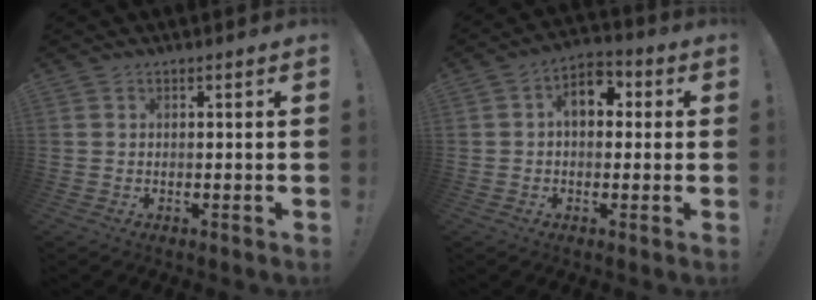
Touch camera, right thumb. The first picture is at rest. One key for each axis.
{"total": 9.0, "fx": 1.7, "fy": 6.0, "fz": 6.4, "tx": -0.092, "ty": 0.009, "tz": 0.031}